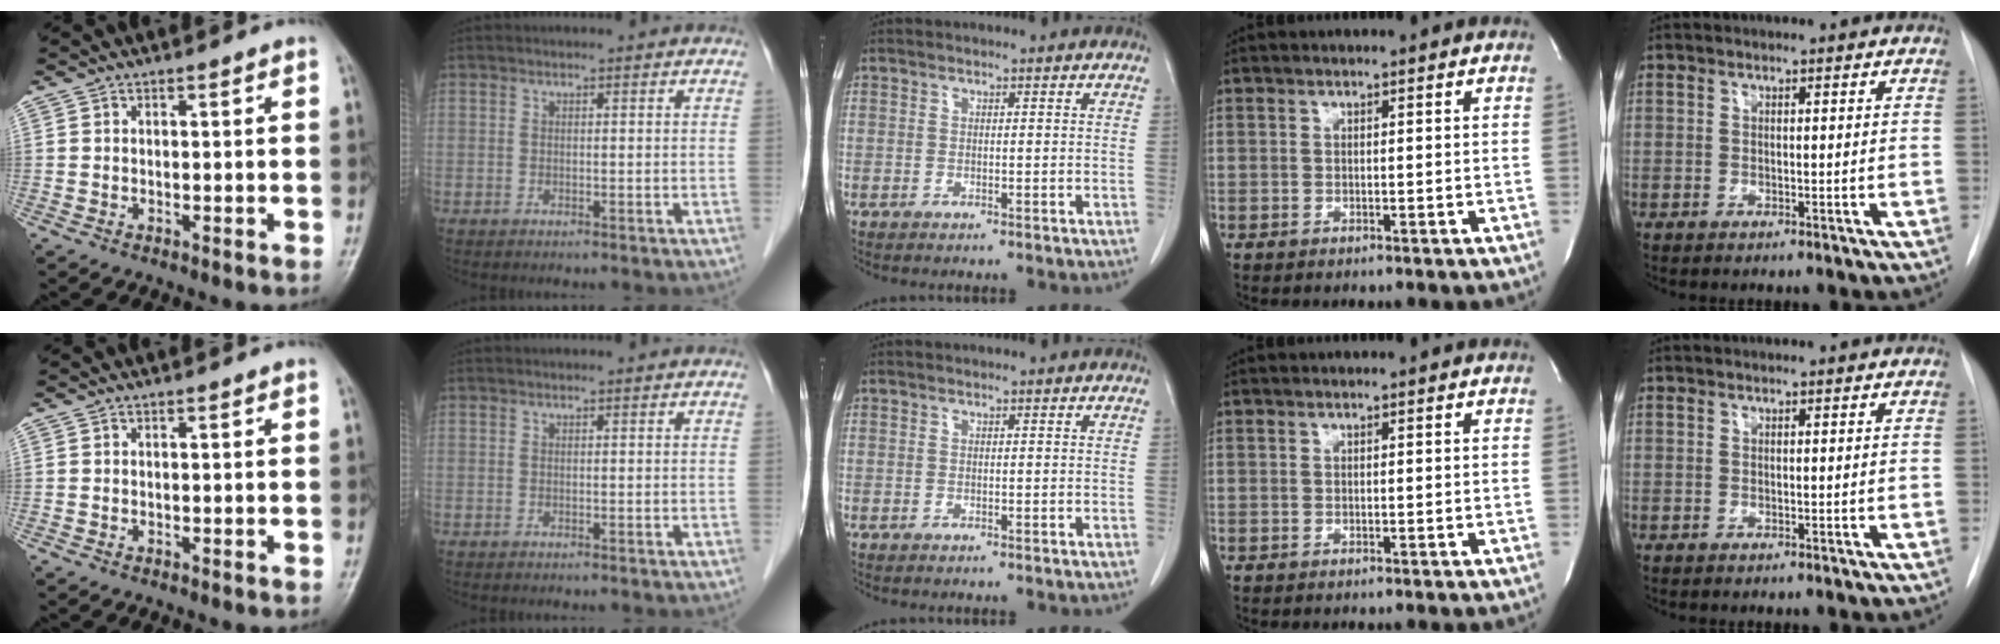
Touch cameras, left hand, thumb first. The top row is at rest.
{}